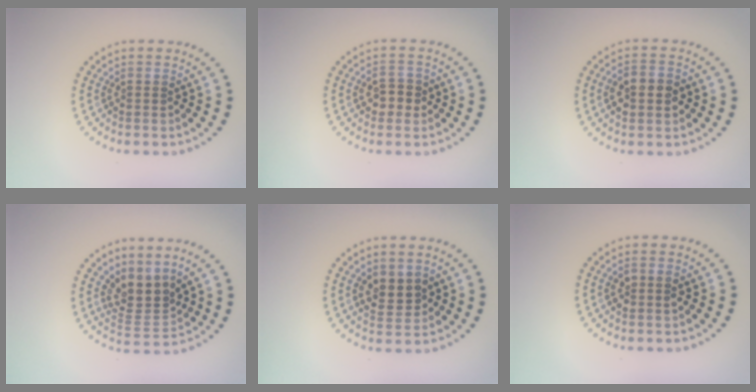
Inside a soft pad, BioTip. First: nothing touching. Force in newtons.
{"total": 2.2, "press": 2.2, "slide": 0.3}
{"total": 3.5, "press": 3.5, "slide": 0.2}
{"total": 3.3, "press": 2.4, "slide": 2.3}
{"total": 2.7, "press": 2.6, "slide": 0.6}
{"total": 1.4, "press": 1.4, "slide": 0.4}